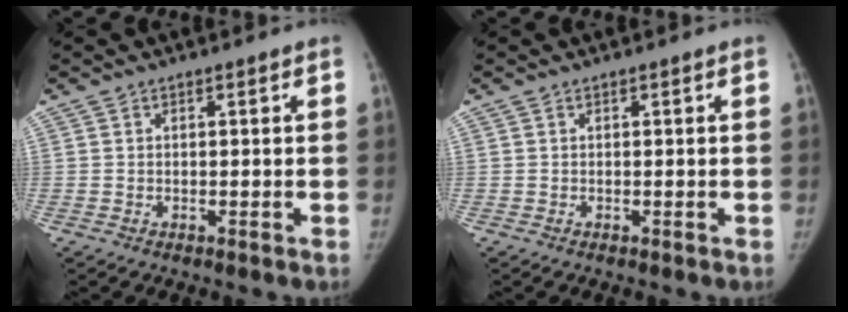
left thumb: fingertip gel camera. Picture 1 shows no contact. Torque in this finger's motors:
{"motor_torque": [0.01, 0.00, 0.11, 0.04, 0.02]}